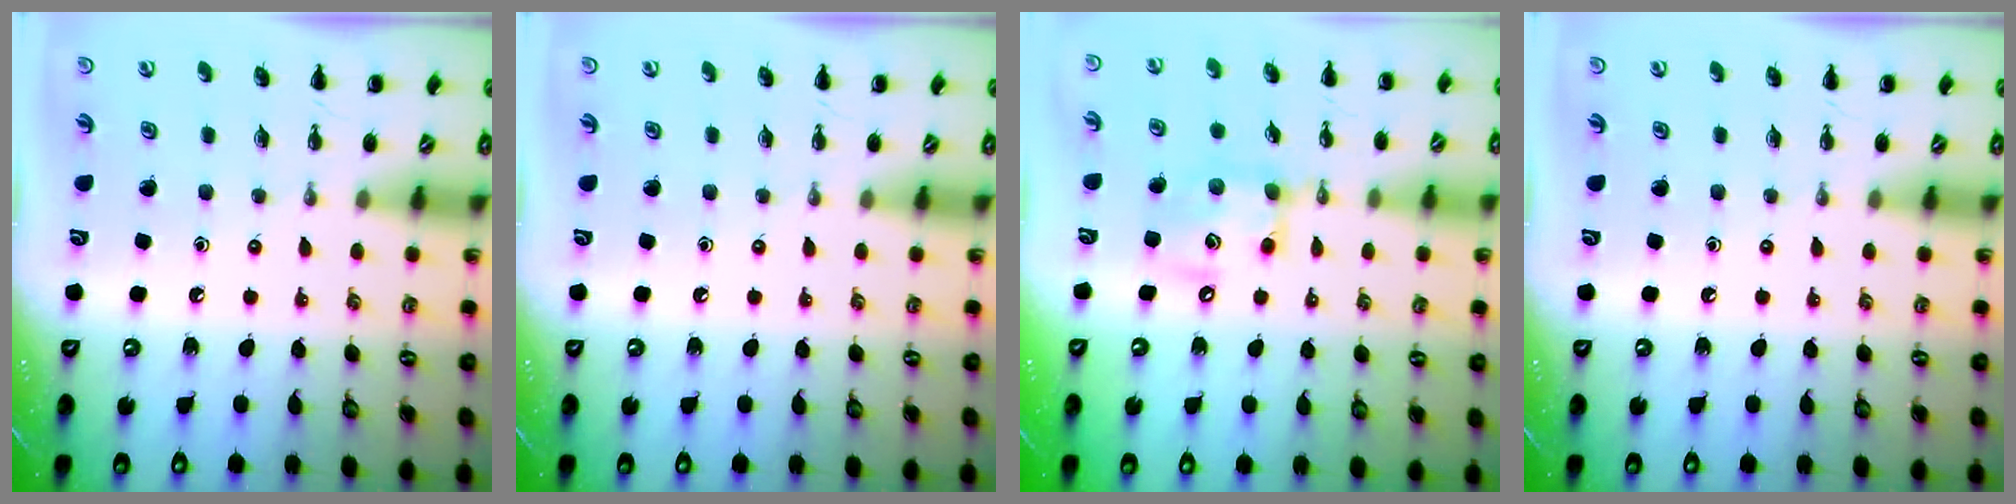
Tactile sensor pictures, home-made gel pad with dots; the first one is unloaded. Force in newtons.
{"total": 0.0}
{"total": 11.1, "press": 11.0, "slide": 1.3}
{"total": 0.0}